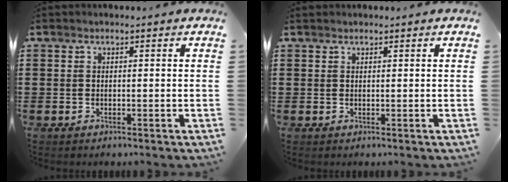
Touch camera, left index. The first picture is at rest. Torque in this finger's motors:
{"motor_torque": [1.25, -0.89, 0.03, 0.00]}